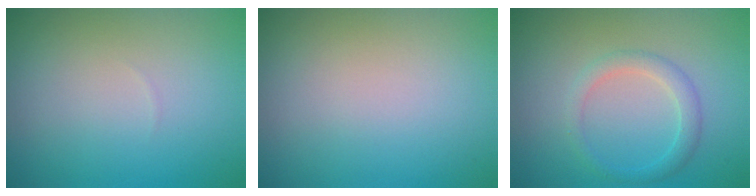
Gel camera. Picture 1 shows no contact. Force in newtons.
{"total": 0.0}
{"total": 2.2, "press": 2.2, "slide": 0.2}